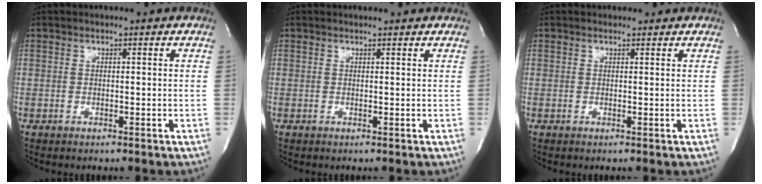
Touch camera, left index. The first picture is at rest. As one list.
[{"total": 1.6, "force": [1.6, 0.2, 0.4], "torque": [-0.012, 0.008, 0.018]}, {"total": 0.8, "force": [0.8, 0.3, 0.0], "torque": [-0.008, 0.004, 0.010]}]